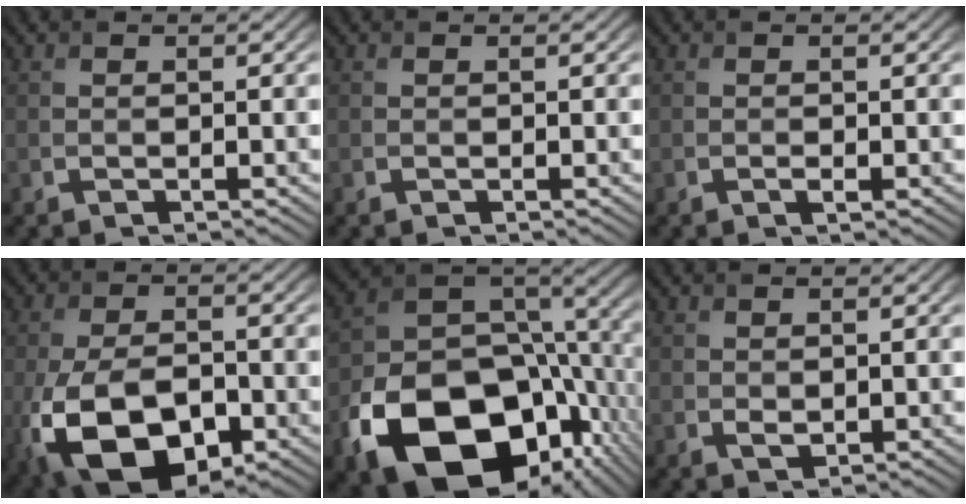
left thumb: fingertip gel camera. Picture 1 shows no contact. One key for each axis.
{"total": 0.0}
{"total": 0.6, "fx": -0.3, "fy": 0.2, "fz": 0.6, "tx": -0.011, "ty": -0.002, "tz": -0.003}
{"total": 14.7, "fx": -5.5, "fy": 8.5, "fz": 10.6, "tx": -0.241, "ty": -0.051, "tz": -0.079}
{"total": 19.9, "fx": -7.9, "fy": 13.6, "fz": 12.2, "tx": -0.250, "ty": -0.054, "tz": -0.108}
{"total": 1.0, "fx": 0.2, "fy": 0.7, "fz": 0.7, "tx": -0.014, "ty": -0.005, "tz": 0.008}